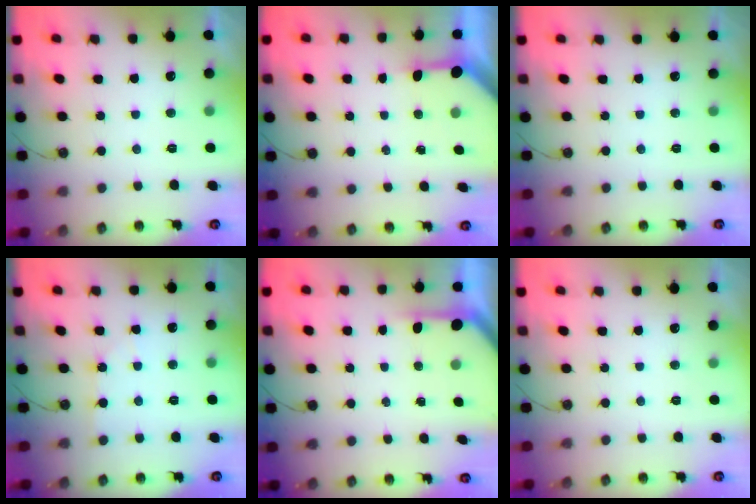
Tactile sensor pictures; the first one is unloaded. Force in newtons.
{"total": 3.3, "press": 3.3, "slide": 0.3}
{"total": 0.0}
{"total": 2.9, "press": 2.8, "slide": 0.6}
{"total": 2.7, "press": 2.7, "slide": 0.2}
{"total": 0.0}